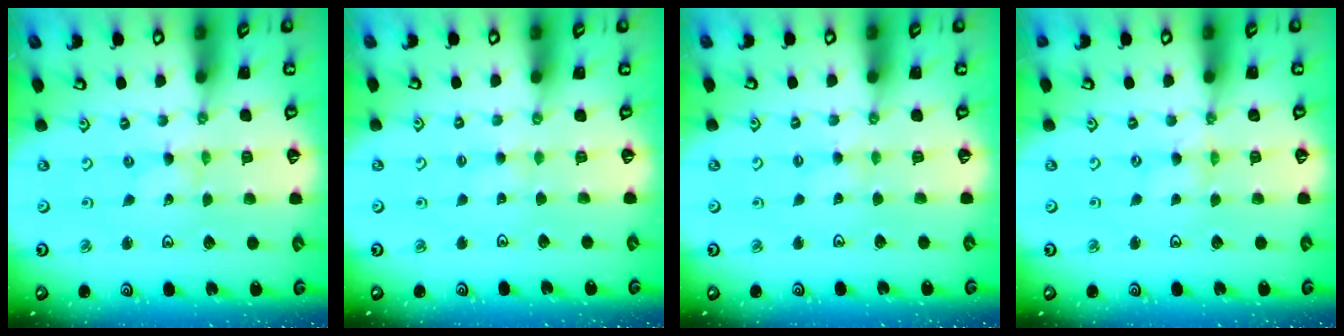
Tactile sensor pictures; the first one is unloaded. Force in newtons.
{"total": 1.0, "press": 1.0, "slide": 0.3}
{"total": 1.5, "press": 1.5, "slide": 0.3}
{"total": 0.0}